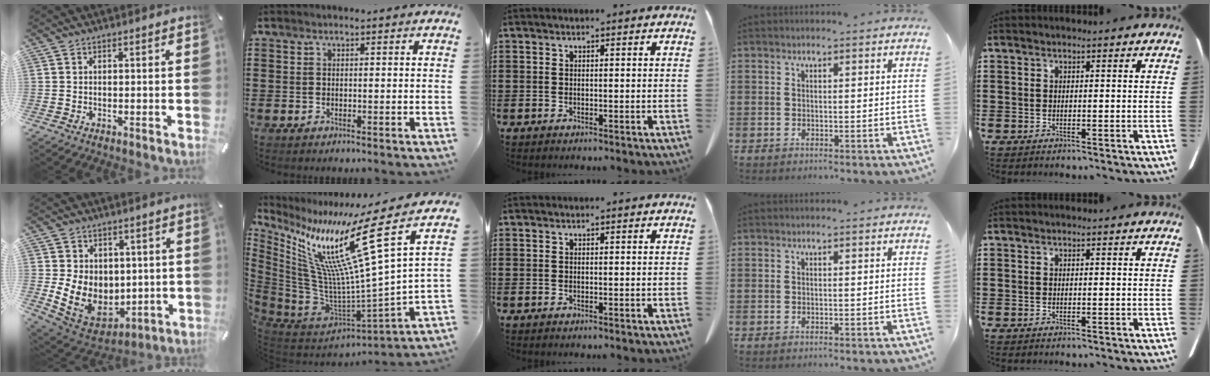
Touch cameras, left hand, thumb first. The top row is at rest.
{"thumb": {"total": 11.4, "force": [0.7, 10.0, 5.3], "torque": [-0.100, -0.019, 0.024]}, "index": {"total": 17.9, "force": [8.9, 1.1, 15.5], "torque": [-0.325, -0.062, 0.127]}}